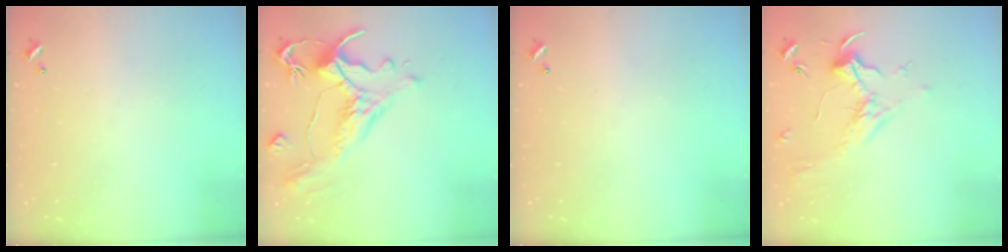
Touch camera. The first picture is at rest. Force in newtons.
{"total": 1.6, "press": 0.3, "slide": 1.5}
{"total": 0.0}
{"total": 1.8, "press": 1.6, "slide": 0.6}